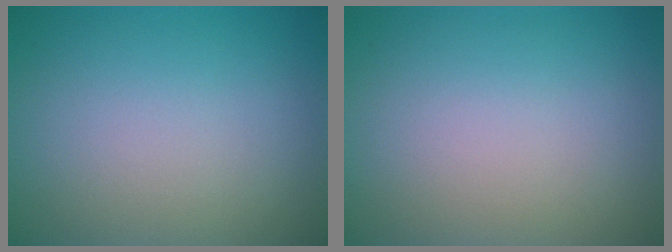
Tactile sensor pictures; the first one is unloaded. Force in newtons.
{"total": 0.0}